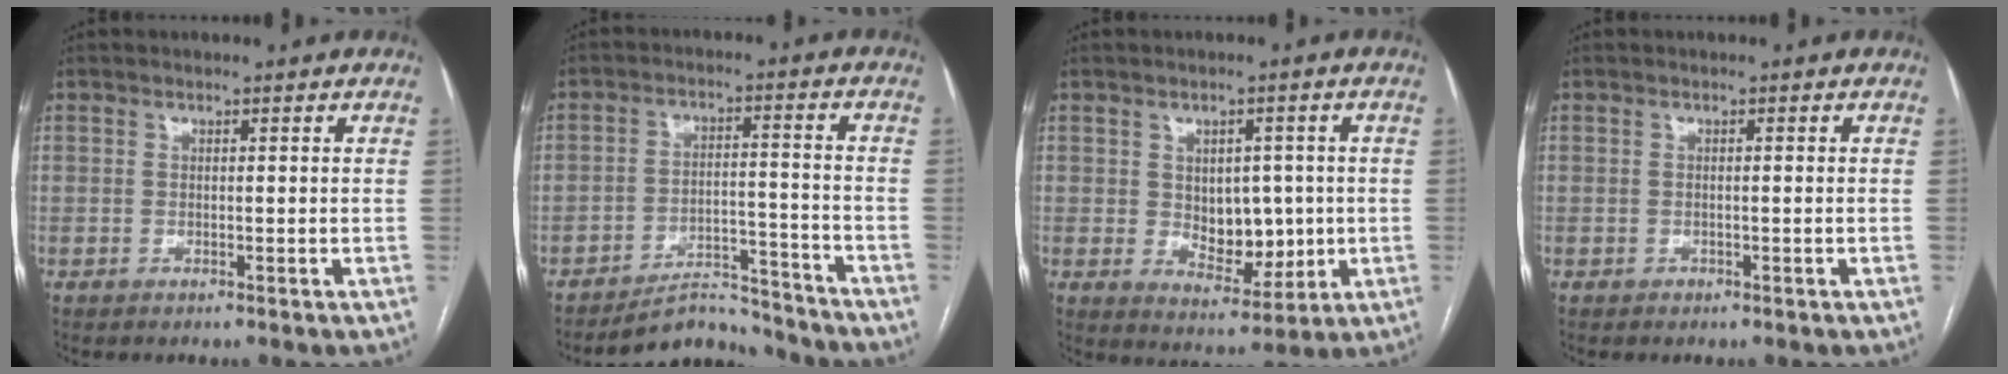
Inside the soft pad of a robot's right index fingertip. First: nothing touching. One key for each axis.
{"total": 7.8, "fx": -7.6, "fy": 1.5, "fz": 0.0, "tx": 0.006, "ty": 0.031, "tz": -0.123}
{"total": 7.7, "fx": 0.1, "fy": 4.8, "fz": 6.0, "tx": -0.084, "ty": 0.001, "tz": 0.017}
{"total": 0.0}